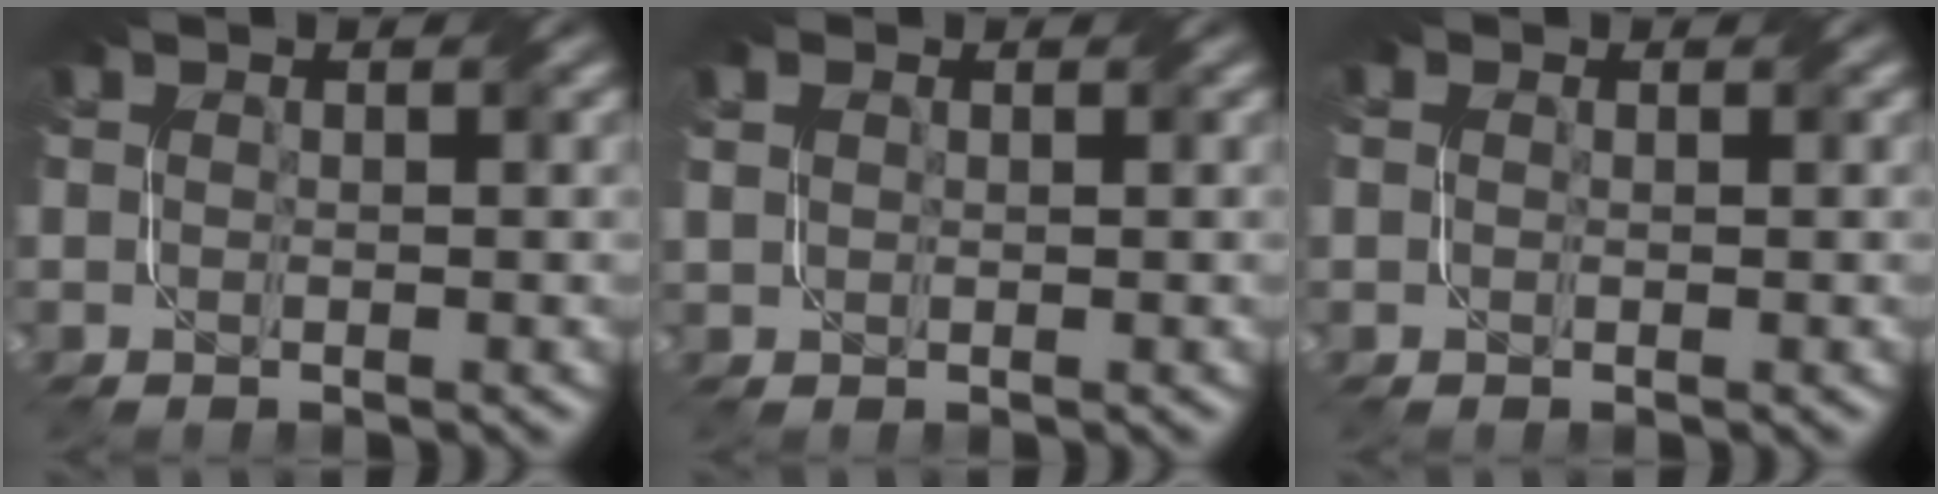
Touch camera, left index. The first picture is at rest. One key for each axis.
{"total": 1.4, "fx": 0.7, "fy": 1.0, "fz": 0.7, "tx": -0.016, "ty": 0.005, "tz": 0.014}
{"total": 1.2, "fx": 0.4, "fy": 0.9, "fz": 0.6, "tx": -0.015, "ty": 0.003, "tz": -0.001}